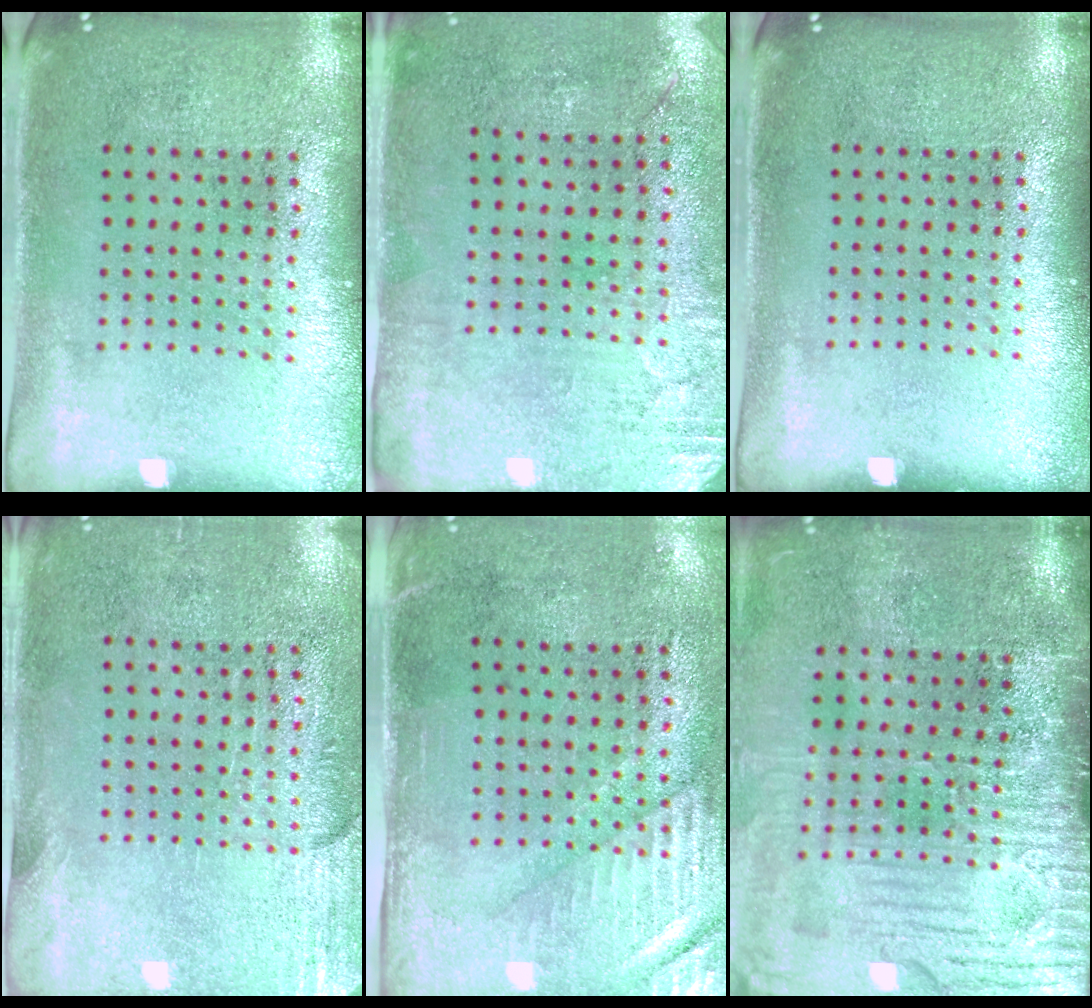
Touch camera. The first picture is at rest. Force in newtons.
{"total": 2.9, "press": 2.4, "slide": 1.6}
{"total": 0.0}
{"total": 2.8, "press": 2.4, "slide": 1.4}
{"total": 3.0, "press": 2.6, "slide": 1.6}
{"total": 4.6, "press": 4.0, "slide": 2.4}